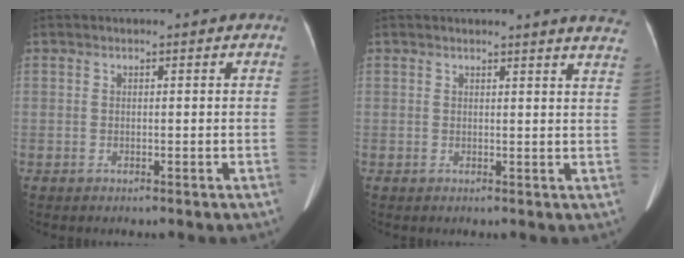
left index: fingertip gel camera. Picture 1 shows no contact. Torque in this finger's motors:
{"motor_torque": [0.63, -0.77, 0.13, 0.00]}